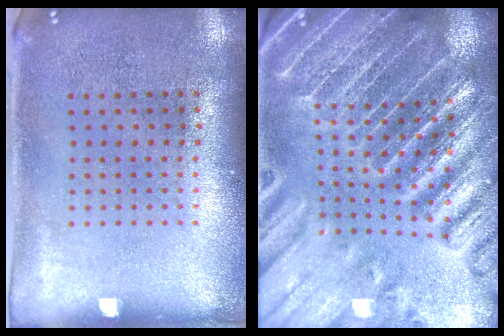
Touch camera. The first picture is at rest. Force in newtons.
{"total": 4.4, "press": 4.0, "slide": 1.7}